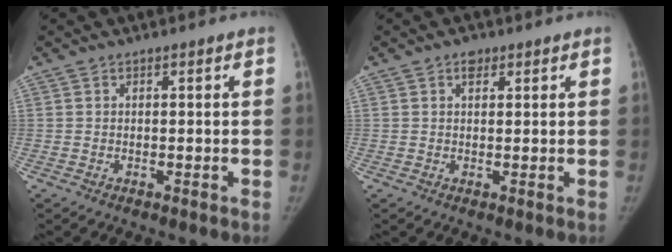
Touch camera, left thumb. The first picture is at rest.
{"total": 2.1, "force": [1.3, 1.4, 0.8], "torque": [0.004, -0.006, 0.018]}